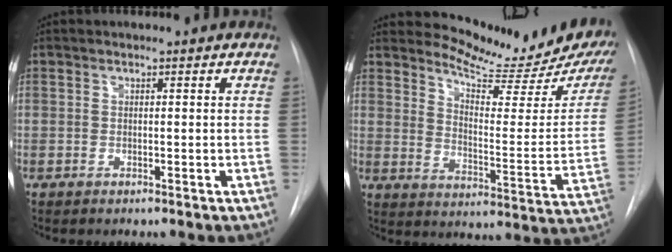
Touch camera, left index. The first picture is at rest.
{"total": 17.5, "force": [16.5, 1.8, 5.6], "torque": [-0.076, -0.107, 0.204]}